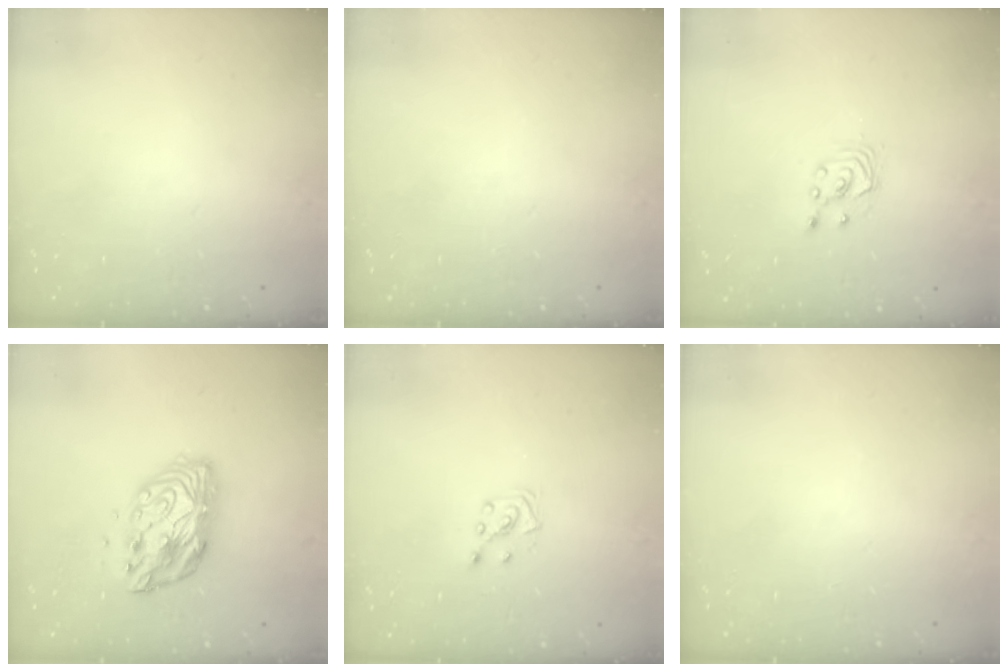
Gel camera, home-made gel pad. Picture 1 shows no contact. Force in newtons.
{"total": 0.0}
{"total": 1.7, "press": 1.7, "slide": 0.2}
{"total": 11.1, "press": 11.1, "slide": 0.8}
{"total": 4.4, "press": 4.3, "slide": 0.6}
{"total": 0.0}